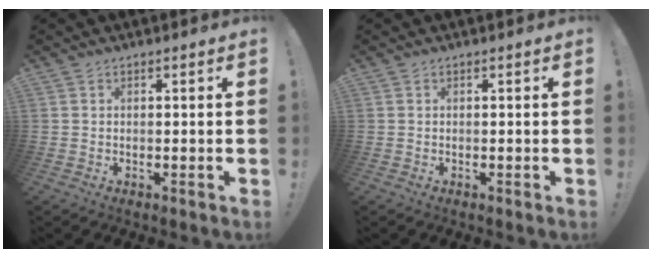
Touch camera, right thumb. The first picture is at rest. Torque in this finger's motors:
{"motor_torque": [0.00, 0.00, -0.09, 0.13, 0.00]}